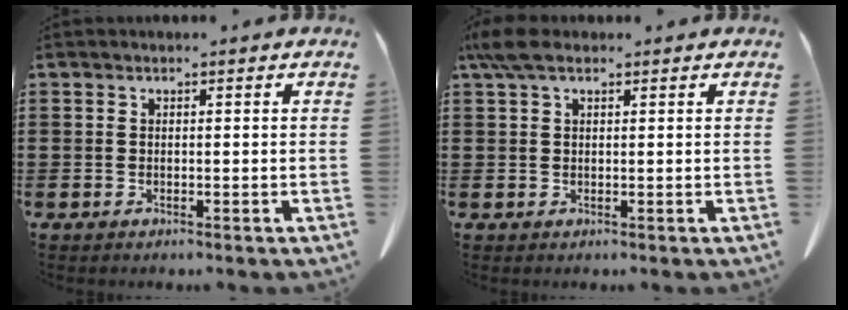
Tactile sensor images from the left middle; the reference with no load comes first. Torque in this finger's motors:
{"motor_torque": [1.60, 0.55, 0.34, 0.10]}